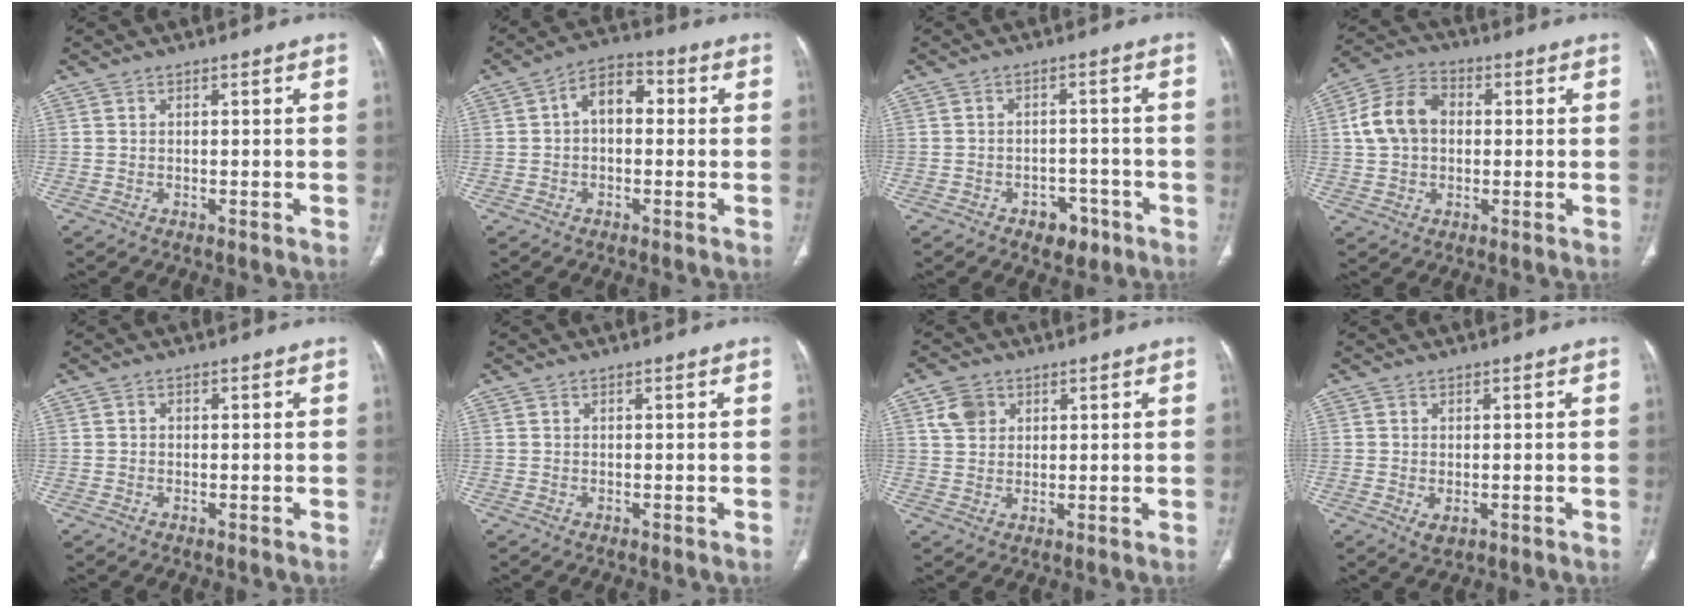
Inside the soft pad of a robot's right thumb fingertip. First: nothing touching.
{"total": 7.1, "force": [0.5, 4.6, 5.4], "torque": [-0.067, 0.025, -0.005]}
{"total": 5.0, "force": [-2.9, 3.4, 2.2], "torque": [-0.007, 0.025, -0.035]}
{"total": 10.3, "force": [0.9, 7.8, 6.7], "torque": [-0.119, 0.027, 0.010]}
{"total": 0.6, "force": [0.0, 0.5, 0.2], "torque": [0.000, 0.002, -0.002]}
{"total": 0.0}
{"total": 5.0, "force": [2.0, 4.0, 2.2], "torque": [-0.024, -0.002, 0.041]}
{"total": 2.0, "force": [-0.5, 1.2, 1.5], "torque": [-0.027, -0.004, -0.002]}